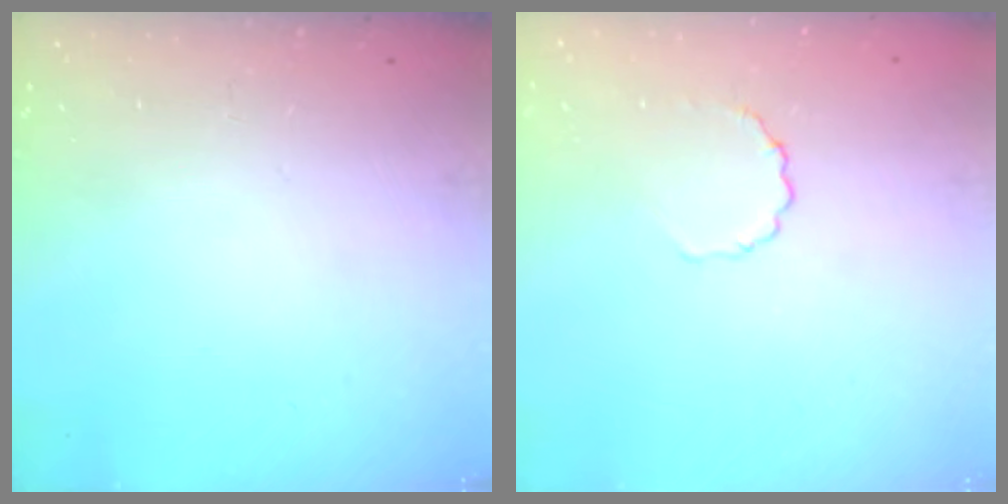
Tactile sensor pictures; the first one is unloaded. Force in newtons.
{"total": 2.7, "press": 2.5, "slide": 1.0}